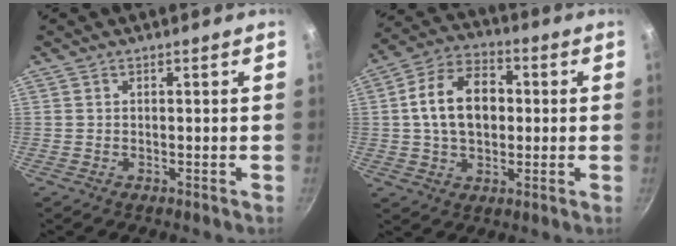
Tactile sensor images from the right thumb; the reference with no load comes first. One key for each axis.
{"total": 13.5, "fx": 1.0, "fy": 9.3, "fz": 9.8, "tx": -0.138, "ty": 0.023, "tz": 0.006}